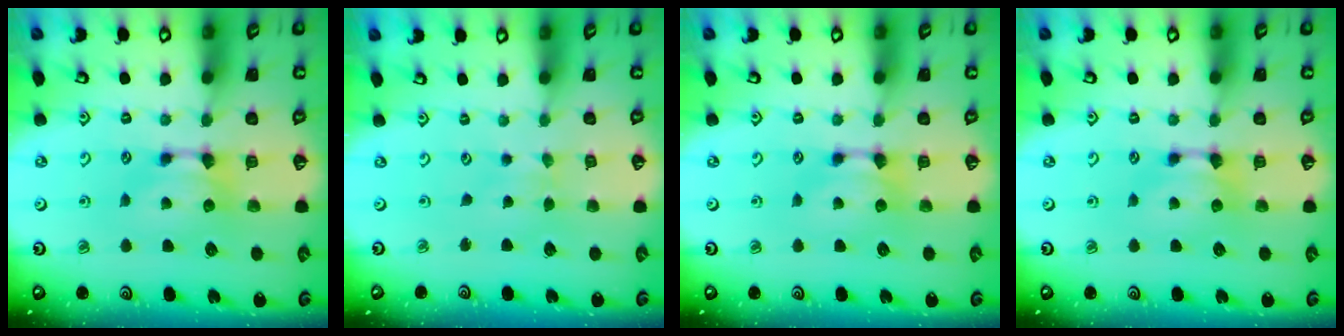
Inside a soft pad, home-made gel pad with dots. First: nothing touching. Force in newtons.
{"total": 1.2, "press": 1.2, "slide": 0.1}
{"total": 0.0}
{"total": 0.0}